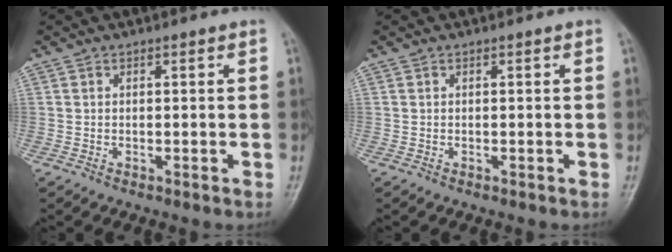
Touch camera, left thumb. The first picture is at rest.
{"total": 0.0}